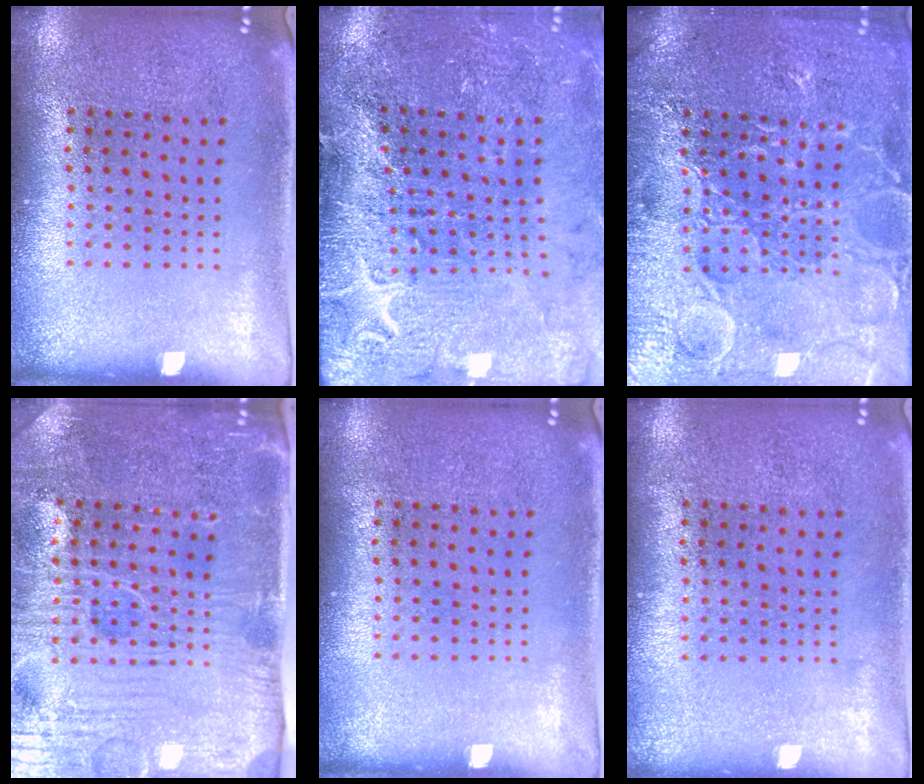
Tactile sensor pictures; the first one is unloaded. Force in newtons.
{"total": 3.2, "press": 3.2, "slide": 0.4}
{"total": 6.5, "press": 6.4, "slide": 0.9}
{"total": 5.0, "press": 4.5, "slide": 2.2}
{"total": 0.0}
{"total": 0.0}